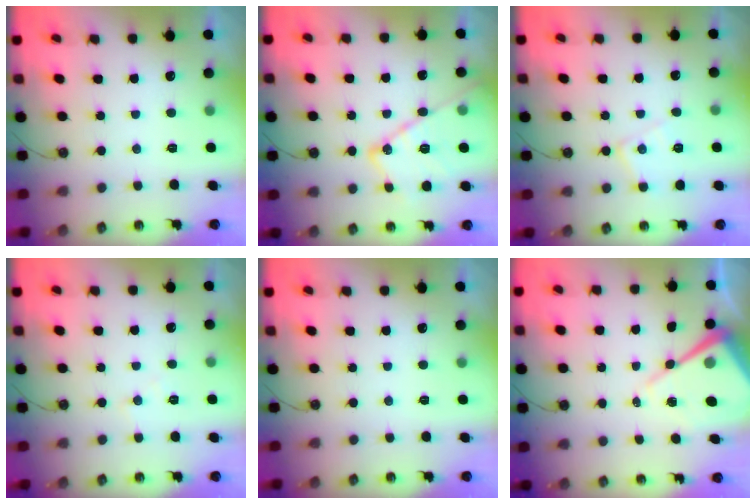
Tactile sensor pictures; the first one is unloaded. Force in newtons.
{"total": 17.0, "press": 16.9, "slide": 1.7}
{"total": 8.5, "press": 8.5, "slide": 0.6}
{"total": 5.7, "press": 5.7, "slide": 0.9}
{"total": 0.0}
{"total": 12.8, "press": 12.8, "slide": 1.3}